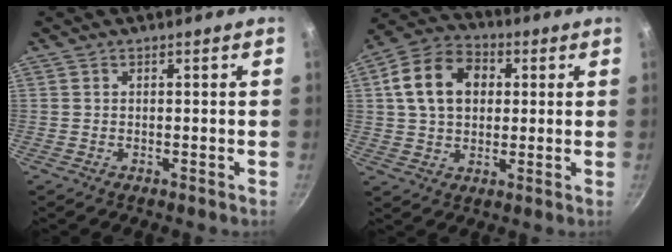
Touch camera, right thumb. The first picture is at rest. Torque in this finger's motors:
{"motor_torque": [-1.25, 1.44, 0.50, 0.00, 0.30]}